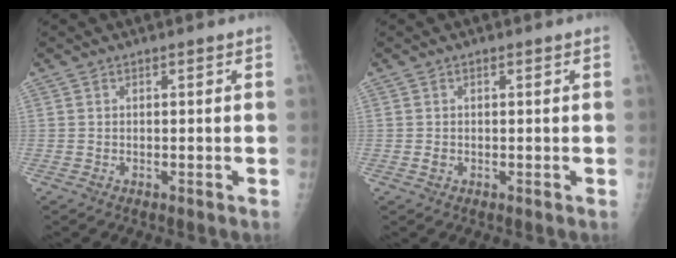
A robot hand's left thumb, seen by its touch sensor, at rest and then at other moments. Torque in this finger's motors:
{"motor_torque": [0.00, 0.27, 0.09, 0.12, 0.00]}